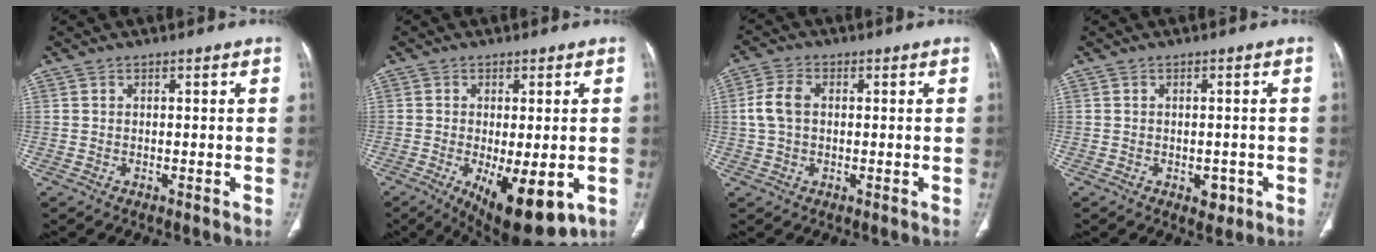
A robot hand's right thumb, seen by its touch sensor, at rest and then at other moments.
{"total": 12.9, "force": [-4.5, 4.9, 11.0], "torque": [-0.158, -0.020, -0.052]}
{"total": 5.3, "force": [0.4, 3.6, 4.0], "torque": [-0.091, 0.014, 0.006]}
{"total": 2.7, "force": [-1.0, 1.8, 1.8], "torque": [-0.010, 0.002, -0.007]}